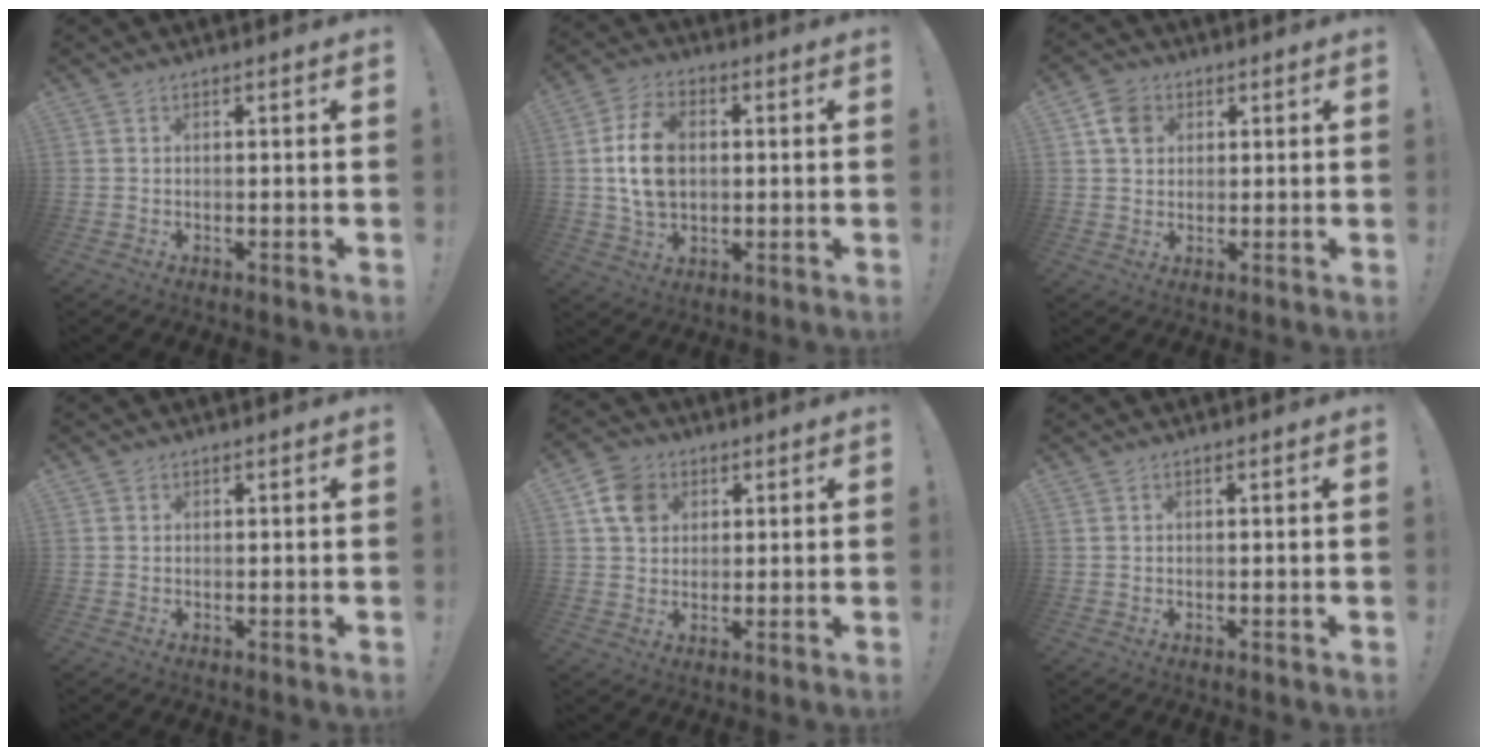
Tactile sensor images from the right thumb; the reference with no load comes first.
{"total": 13.1, "force": [1.0, 9.3, 9.2], "torque": [-0.156, 0.004, 0.019]}
{"total": 6.6, "force": [2.7, 5.2, 3.1], "torque": [-0.052, 0.001, 0.055]}
{"total": 0.7, "force": [0.4, 0.5, -0.1], "torque": [0.005, -0.001, 0.007]}
{"total": 9.1, "force": [3.6, 7.3, 4.1], "torque": [-0.059, -0.005, 0.073]}
{"total": 0.0}